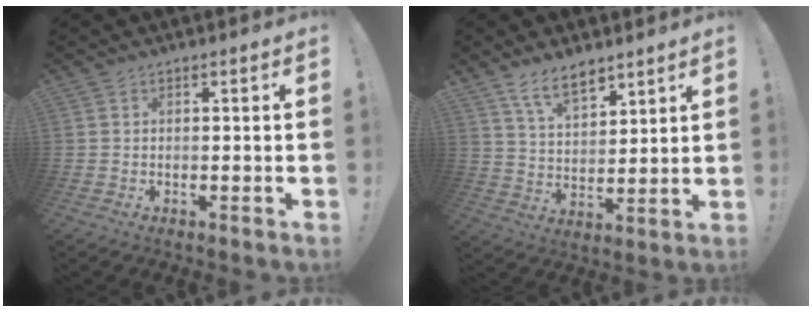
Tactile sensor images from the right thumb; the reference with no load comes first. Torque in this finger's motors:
{"motor_torque": [-0.13, 0.18, 0.08, 0.10, 0.08]}